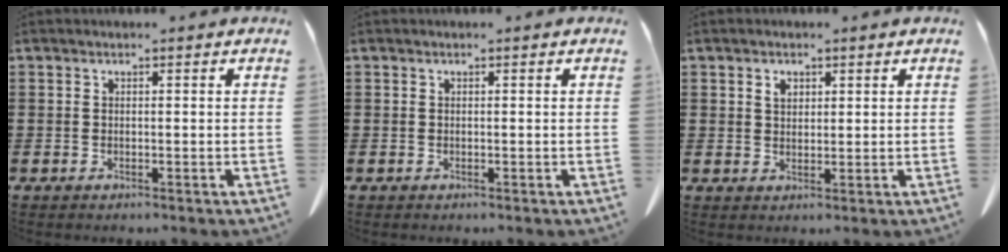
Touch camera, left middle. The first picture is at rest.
{"total": 0.0}
{"total": 1.9, "force": [1.1, 1.1, 1.1], "torque": [-0.017, 0.000, 0.019]}